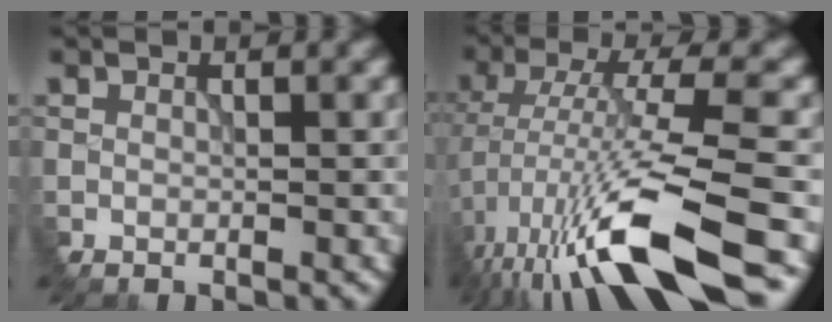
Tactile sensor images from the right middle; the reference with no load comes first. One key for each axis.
{"total": 11.3, "fx": -4.7, "fy": 2.2, "fz": 10.0, "tx": -0.181, "ty": -0.002, "tz": -0.079}